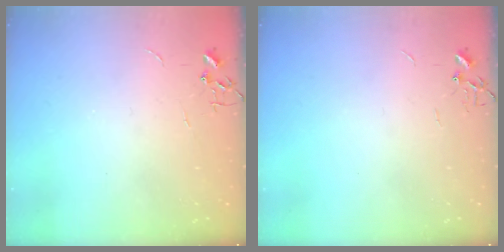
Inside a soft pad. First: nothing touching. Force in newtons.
{"total": 0.0}